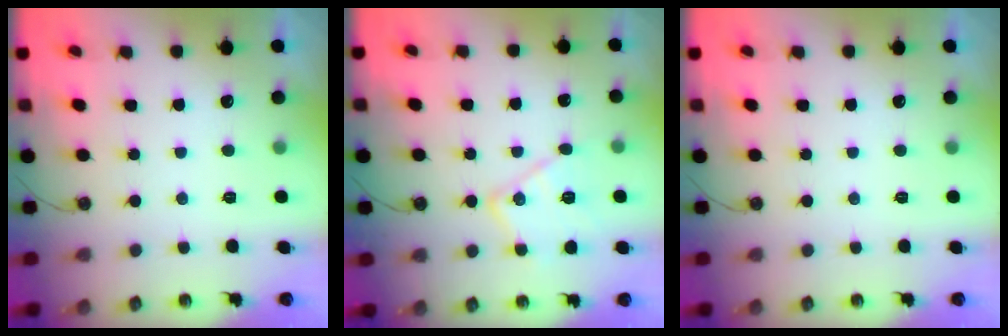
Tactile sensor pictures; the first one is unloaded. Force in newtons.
{"total": 14.0, "press": 14.0, "slide": 1.1}
{"total": 0.0}